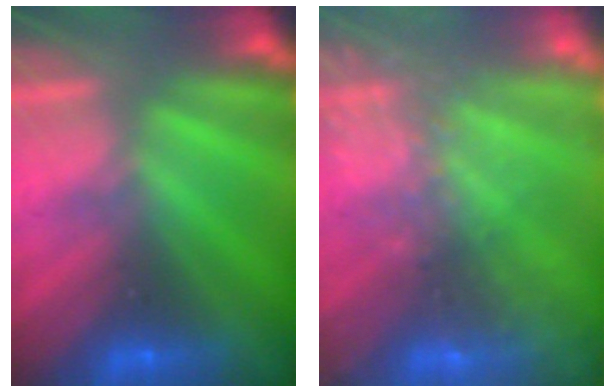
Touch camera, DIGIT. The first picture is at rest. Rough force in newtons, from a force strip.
{"total": 7.4}